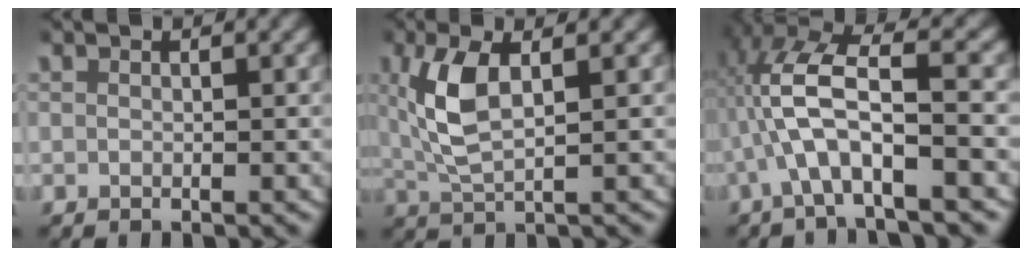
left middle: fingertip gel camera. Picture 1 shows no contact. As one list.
[{"total": 4.6, "force": [1.2, 1.8, 4.1], "torque": [-0.103, 0.000, 0.026]}, {"total": 6.4, "force": [0.1, 2.5, 5.9], "torque": [-0.130, 0.002, 0.000]}]